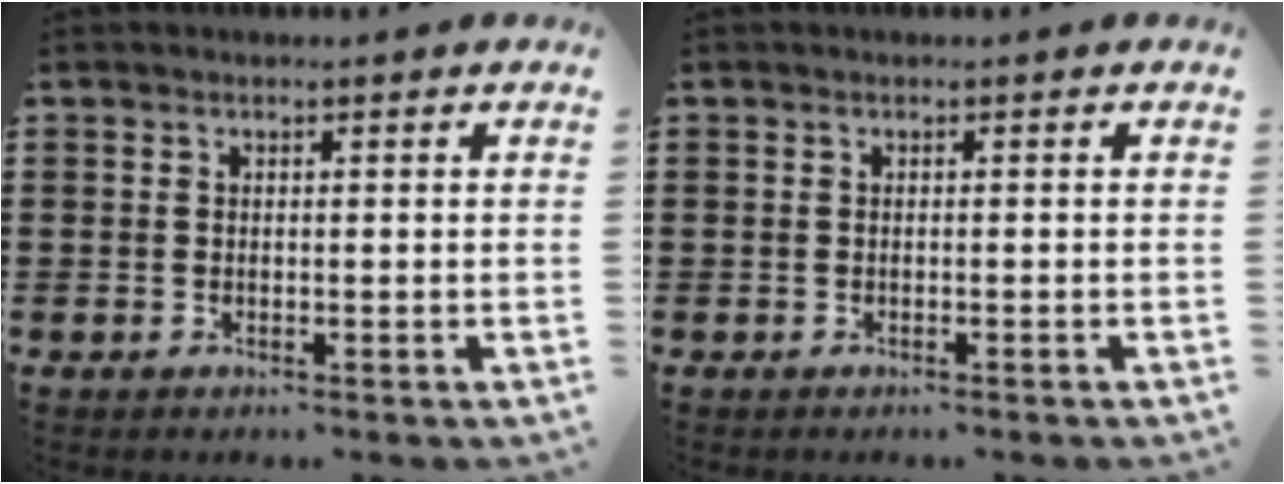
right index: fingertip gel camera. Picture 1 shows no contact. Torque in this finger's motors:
{"motor_torque": [-0.90, 1.24, -0.55, -0.21]}